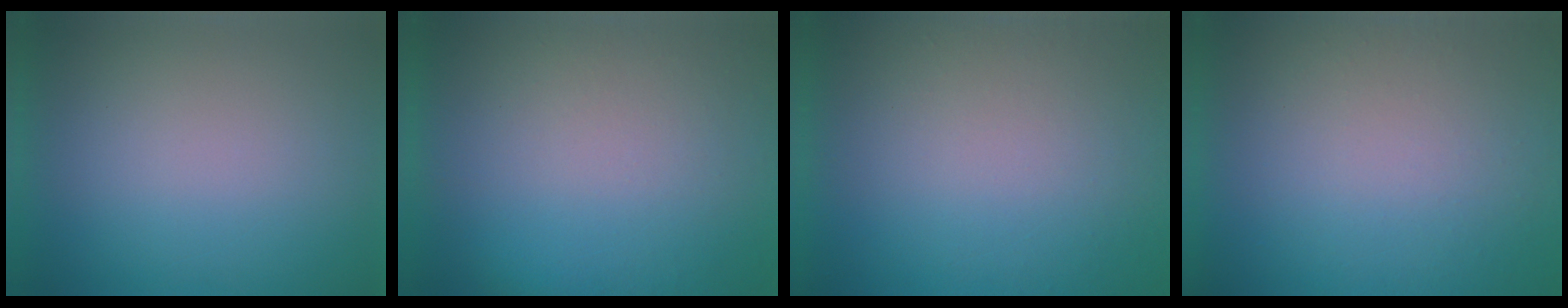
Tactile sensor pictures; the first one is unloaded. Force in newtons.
{"total": 5.7}
{"total": 5.2}
{"total": 9.5}